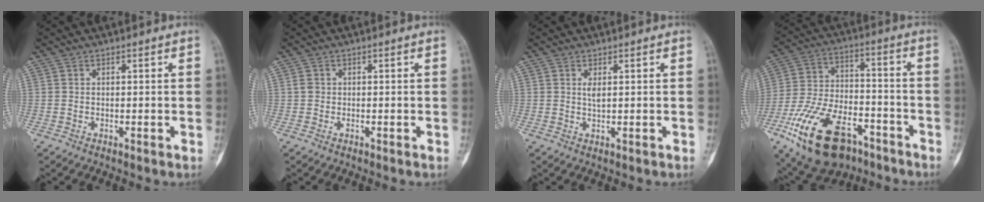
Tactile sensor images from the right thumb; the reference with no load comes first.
{"total": 1.0, "force": [-0.2, 0.9, 0.5], "torque": [-0.007, 0.002, -0.005]}
{"total": 2.6, "force": [0.6, 0.8, 2.4], "torque": [-0.048, -0.007, 0.013]}
{"total": 21.6, "force": [-12.0, 11.5, 13.8], "torque": [-0.270, 0.052, -0.206]}